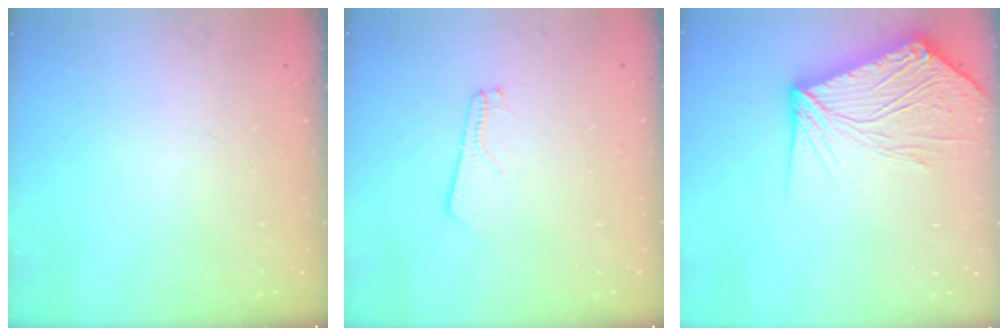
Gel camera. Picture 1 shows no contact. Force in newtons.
{"total": 2.1, "press": 2.1, "slide": 0.3}
{"total": 15.5, "press": 15.3, "slide": 2.2}